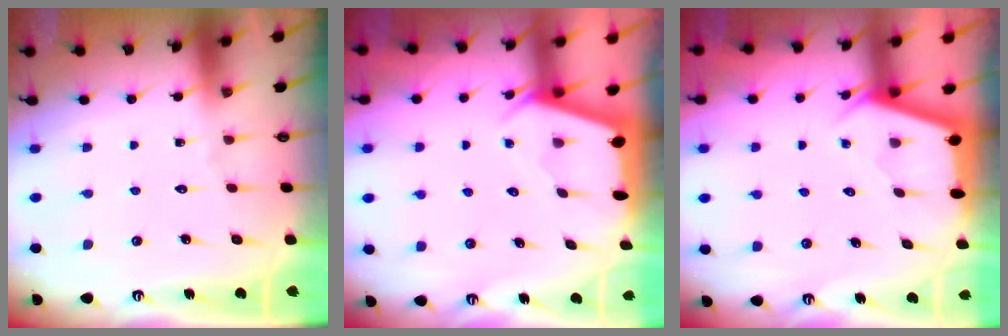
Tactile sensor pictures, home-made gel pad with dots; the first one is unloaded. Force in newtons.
{"total": 2.4, "press": 2.3, "slide": 0.3}
{"total": 2.9, "press": 2.9, "slide": 0.3}